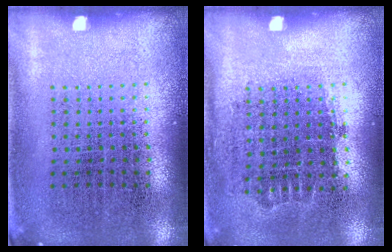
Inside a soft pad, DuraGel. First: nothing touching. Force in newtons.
{"total": 0.7, "press": 0.6, "slide": 0.3}